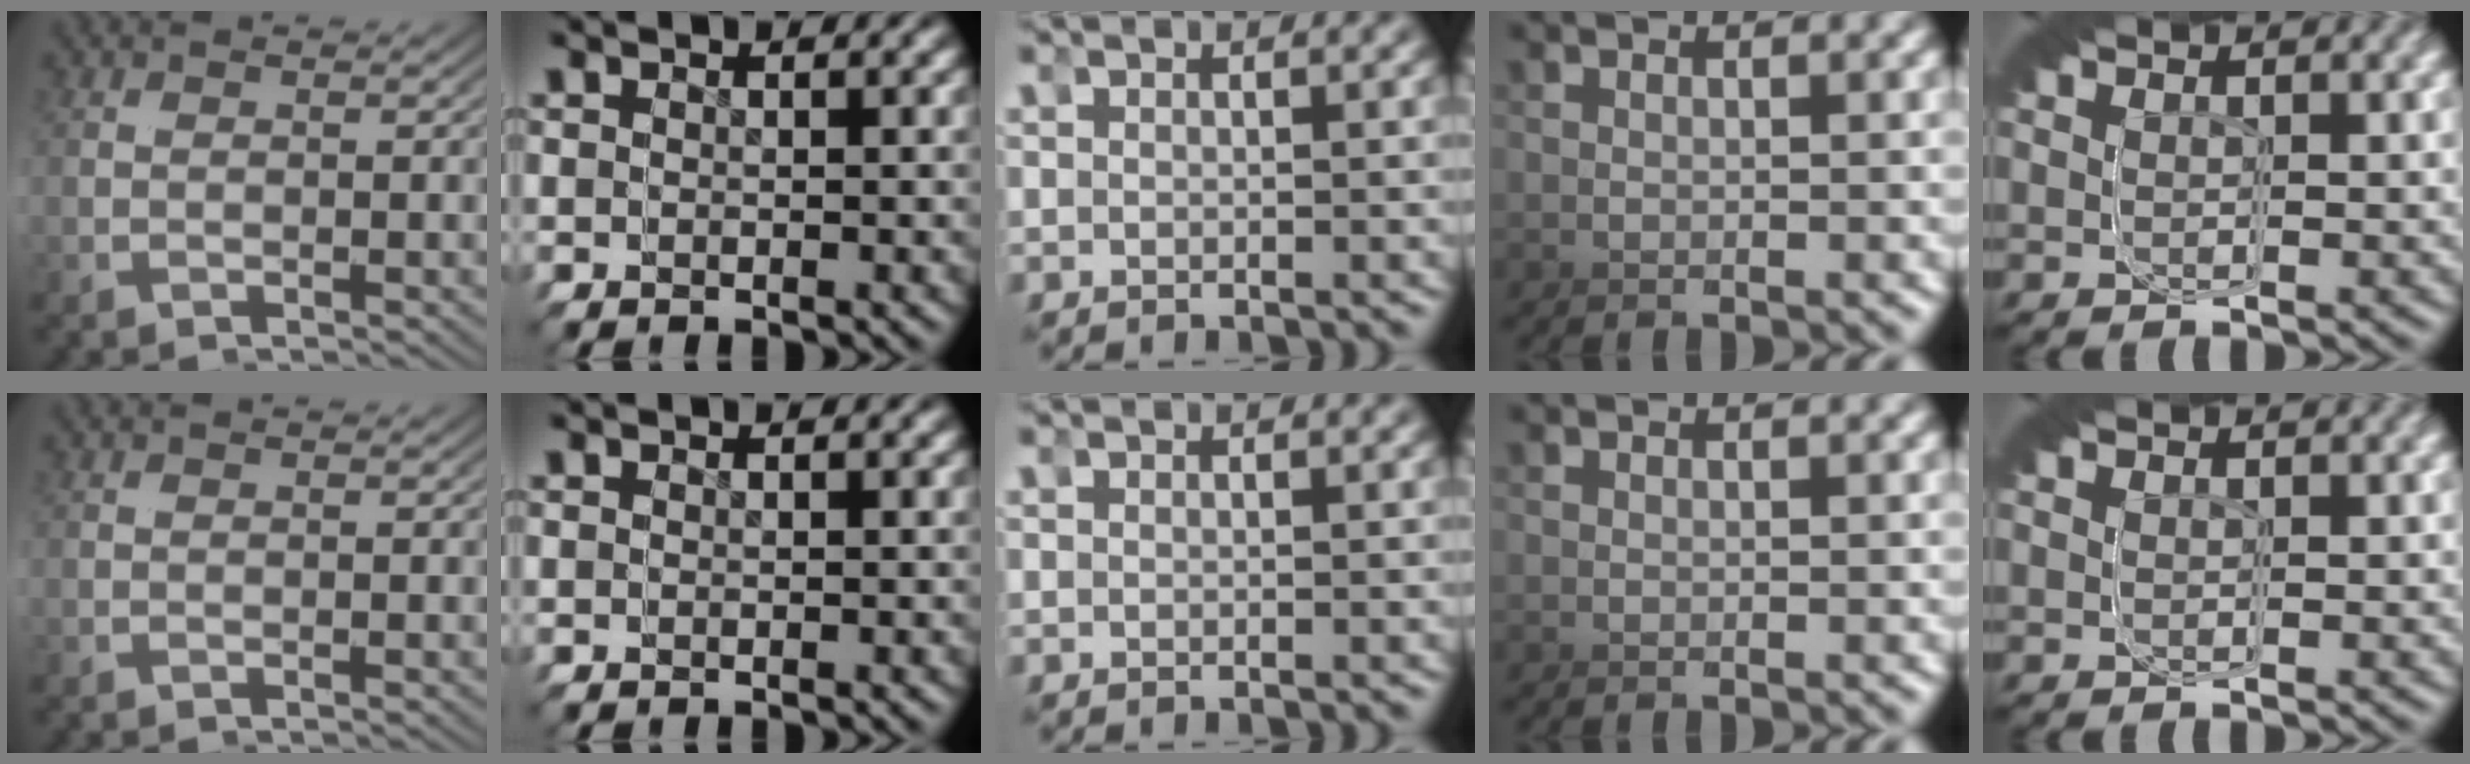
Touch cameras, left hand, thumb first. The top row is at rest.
{}